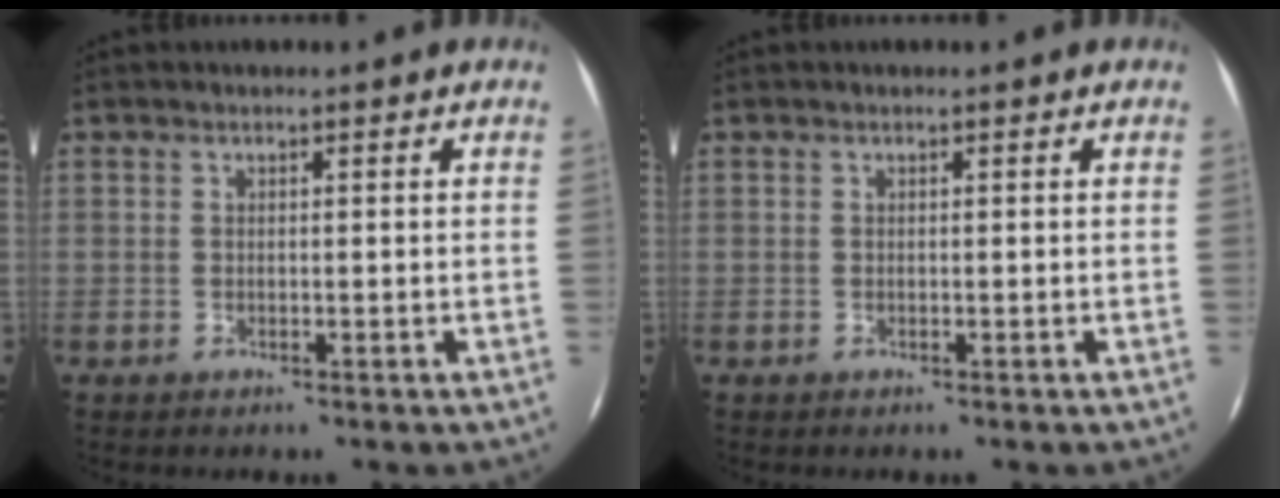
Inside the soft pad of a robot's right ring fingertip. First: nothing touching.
{"total": 0.0}